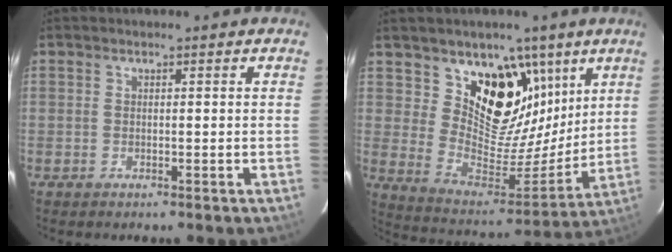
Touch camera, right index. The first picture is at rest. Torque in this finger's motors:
{"motor_torque": [0.52, 0.31, 0.42, 0.07]}